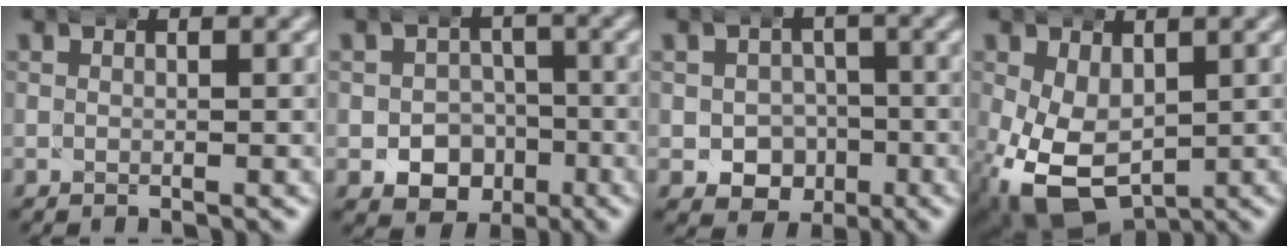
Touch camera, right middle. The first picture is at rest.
{"total": 7.8, "force": [-3.4, 6.8, 1.8], "torque": [-0.017, -0.031, -0.053]}
{"total": 6.4, "force": [-2.6, 5.7, 1.6], "torque": [-0.023, -0.033, -0.034]}
{"total": 11.4, "force": [-4.6, 8.7, 5.7], "torque": [-0.147, -0.081, -0.050]}